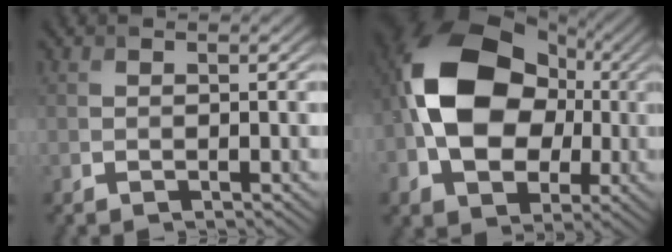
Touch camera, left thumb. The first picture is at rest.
{"total": 17.7, "force": [-0.1, 13.0, 12.0], "torque": [-0.223, 0.011, -0.010]}